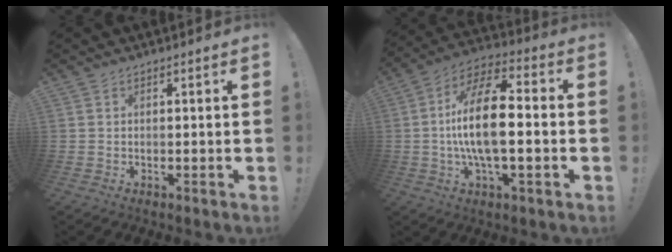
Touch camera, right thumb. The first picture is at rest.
{"total": 17.7, "force": [-1.2, 6.7, 16.3], "torque": [-0.304, 0.007, -0.027]}